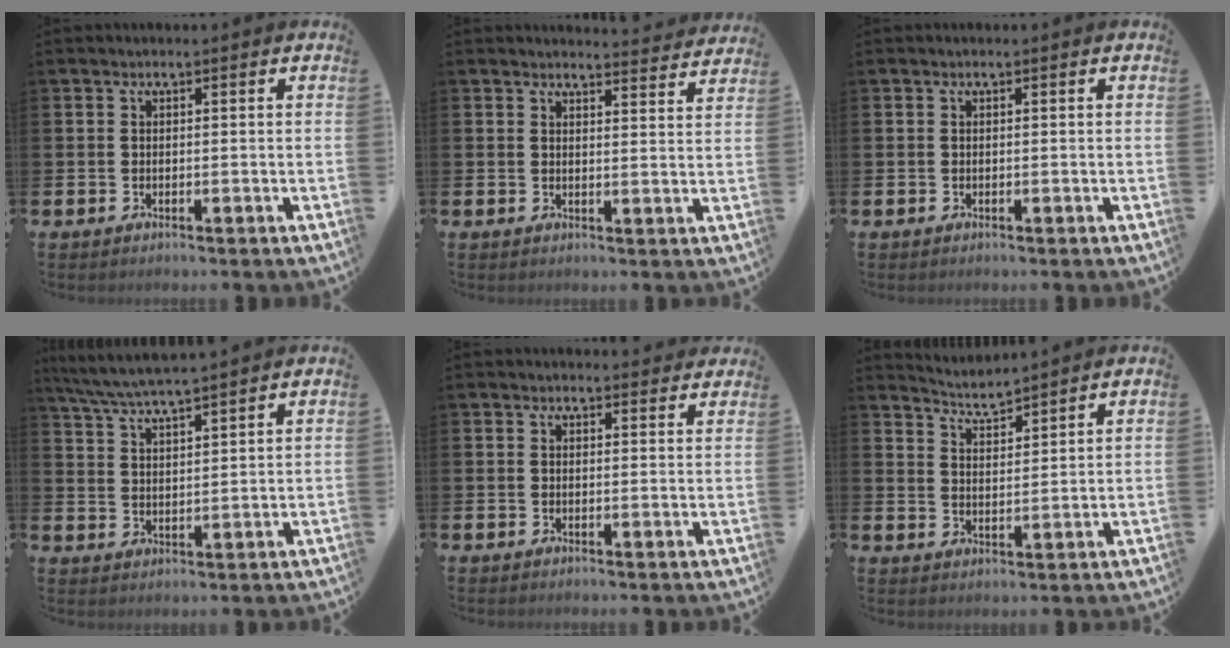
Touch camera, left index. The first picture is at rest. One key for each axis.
{"total": 3.4, "fx": 3.4, "fy": -0.1, "fz": -0.1, "tx": 0.004, "ty": -0.026, "tz": 0.058}
{"total": 0.0}
{"total": 5.6, "fx": 5.4, "fy": -0.1, "fz": 1.5, "tx": -0.053, "ty": -0.024, "tz": 0.097}
{"total": 1.7, "fx": 1.6, "fy": 0.2, "fz": 0.0, "tx": 0.007, "ty": -0.009, "tz": 0.028}
{"total": 3.8, "fx": 3.8, "fy": 0.0, "fz": 0.2, "tx": -0.015, "ty": -0.026, "tz": 0.066}